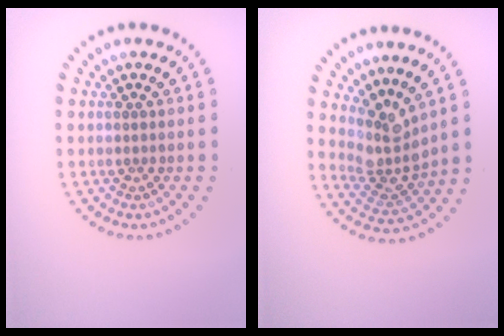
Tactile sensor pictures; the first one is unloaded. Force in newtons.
{"total": 3.7, "press": 2.6, "slide": 2.6}